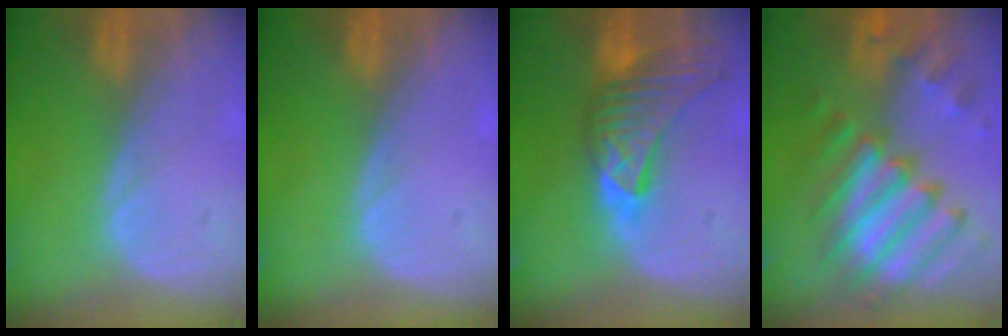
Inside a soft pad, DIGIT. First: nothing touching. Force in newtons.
{"total": 0.0}
{"total": 9.0, "press": 8.5, "slide": 3.2}
{"total": 11.8, "press": 10.2, "slide": 5.9}